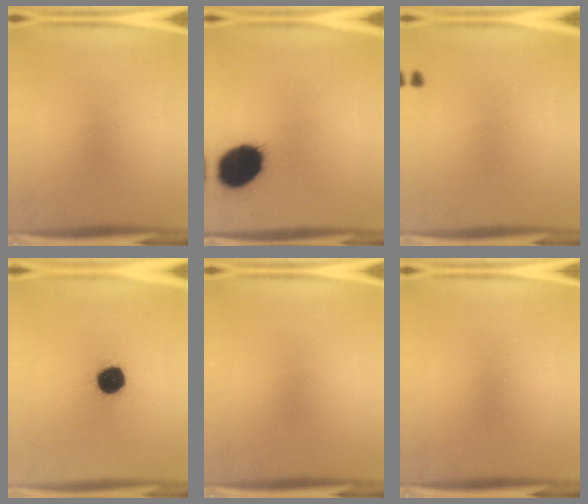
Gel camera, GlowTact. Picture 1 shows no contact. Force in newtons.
{"total": 18.3}
{"total": 0.6}
{"total": 11.4}
{"total": 0.0}
{"total": 0.0}